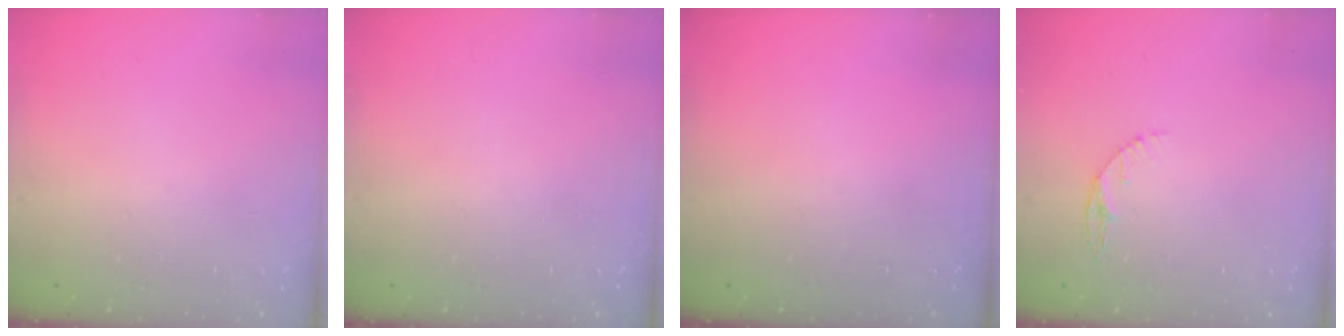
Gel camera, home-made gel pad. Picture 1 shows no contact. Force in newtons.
{"total": 0.0}
{"total": 0.0}
{"total": 4.7, "press": 4.7, "slide": 0.6}